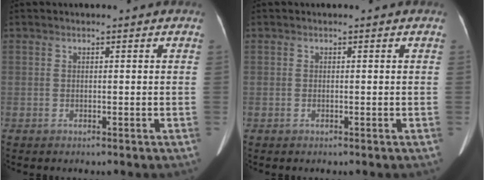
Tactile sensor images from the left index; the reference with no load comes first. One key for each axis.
{"total": 0.0}